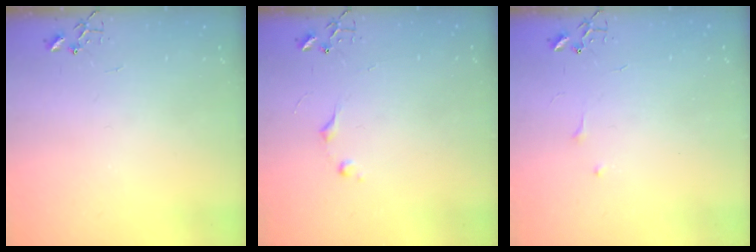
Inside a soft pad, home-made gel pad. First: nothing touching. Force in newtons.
{"total": 5.2, "press": 5.1, "slide": 0.7}
{"total": 4.7, "press": 4.7, "slide": 0.7}